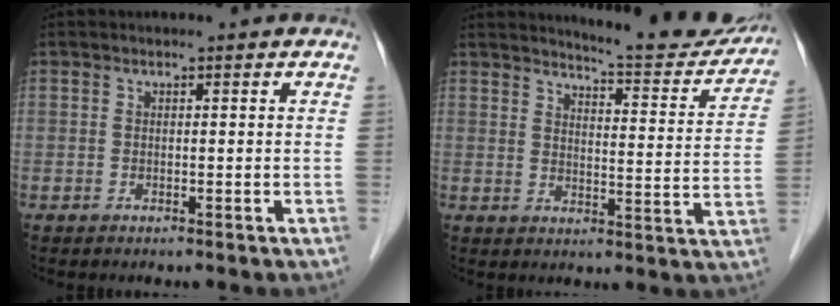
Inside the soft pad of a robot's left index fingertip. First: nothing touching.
{"total": 14.2, "force": [13.6, 1.4, 3.7], "torque": [-0.043, -0.047, 0.159]}